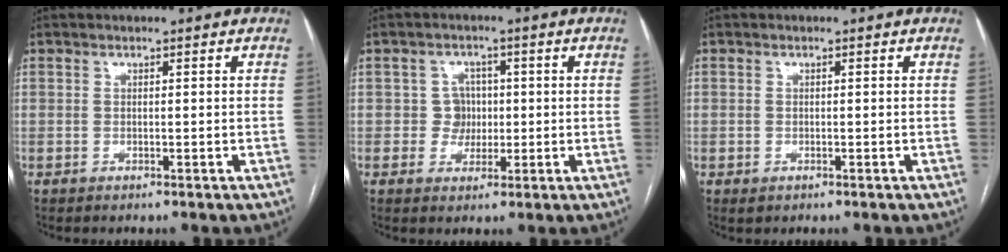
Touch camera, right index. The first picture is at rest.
{"total": 3.5, "force": [0.1, 3.4, 0.6], "torque": [0.000, 0.012, 0.004]}
{"total": 0.9, "force": [-0.2, 0.8, 0.1], "torque": [-0.001, 0.002, -0.001]}